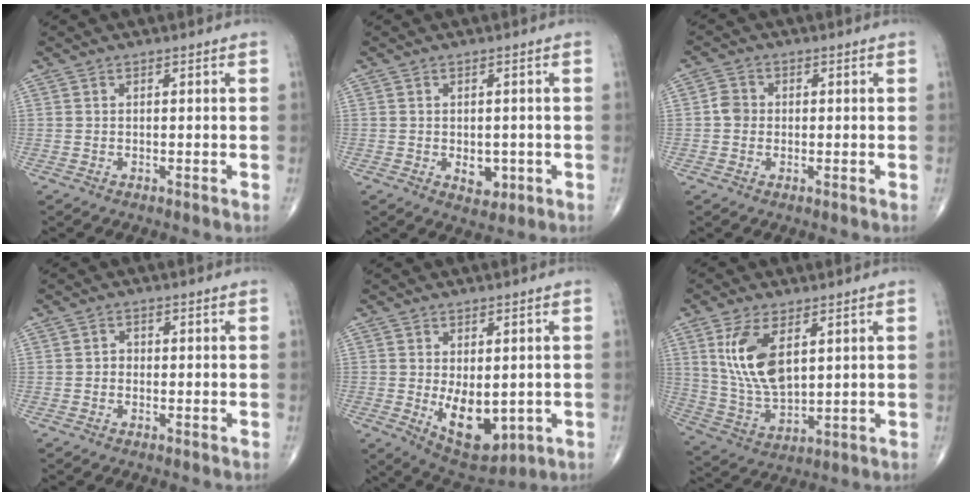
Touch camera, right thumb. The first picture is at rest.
{"total": 3.8, "force": [-0.8, 2.5, 2.7], "torque": [-0.018, -0.001, -0.004]}
{"total": 3.0, "force": [-0.2, 2.7, 1.3], "torque": [-0.010, 0.005, -0.010]}
{"total": 1.1, "force": [-0.4, 1.0, 0.5], "torque": [0.002, 0.004, -0.011]}
{"total": 10.3, "force": [-1.4, 5.7, 8.5], "torque": [-0.102, -0.016, 0.000]}
{"total": 12.2, "force": [4.2, 5.9, 9.8], "torque": [-0.193, -0.019, 0.095]}